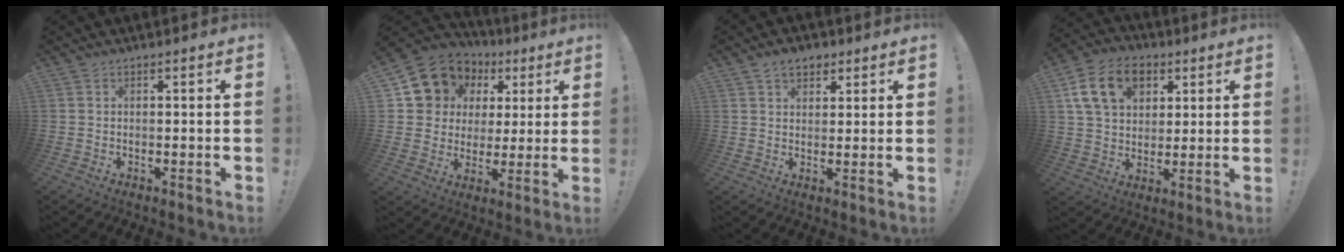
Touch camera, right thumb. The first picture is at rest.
{"total": 12.1, "force": [6.3, 9.9, 3.2], "torque": [-0.057, -0.038, 0.134]}
{"total": 5.5, "force": [3.3, 3.7, 2.2], "torque": [-0.030, -0.009, 0.061]}
{"total": 15.9, "force": [6.4, 11.5, 8.9], "torque": [-0.136, -0.013, 0.125]}